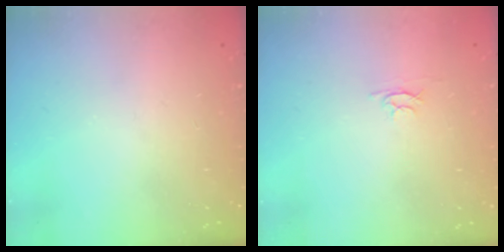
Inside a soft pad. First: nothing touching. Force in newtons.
{"total": 2.4, "press": 2.4, "slide": 0.3}